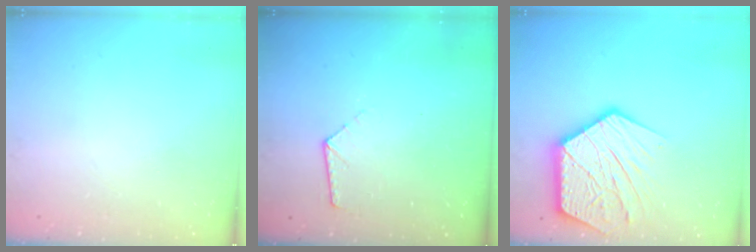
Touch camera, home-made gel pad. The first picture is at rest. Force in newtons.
{"total": 6.5, "press": 6.5, "slide": 0.5}
{"total": 20.0, "press": 19.9, "slide": 1.8}